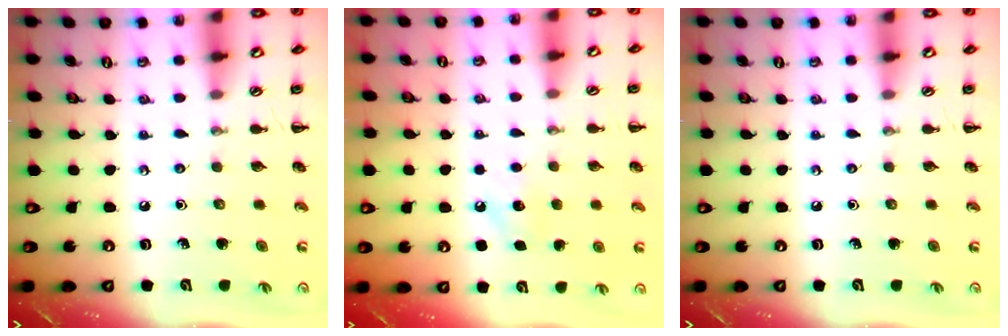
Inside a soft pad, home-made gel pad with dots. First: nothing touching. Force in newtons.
{"total": 5.6, "press": 5.4, "slide": 1.5}
{"total": 0.0}